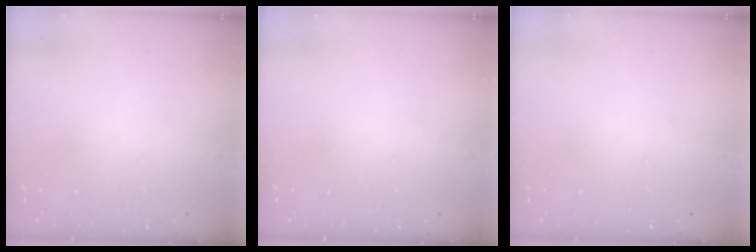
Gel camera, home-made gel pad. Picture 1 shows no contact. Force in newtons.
{"total": 0.0}
{"total": 0.0}